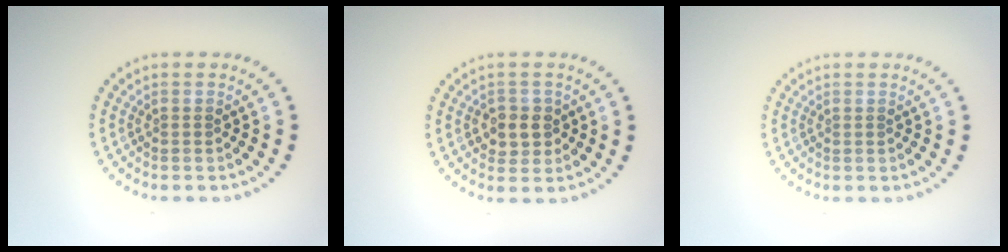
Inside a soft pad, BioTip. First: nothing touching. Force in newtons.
{"total": 2.5, "press": 2.4, "slide": 0.8}
{"total": 0.0}